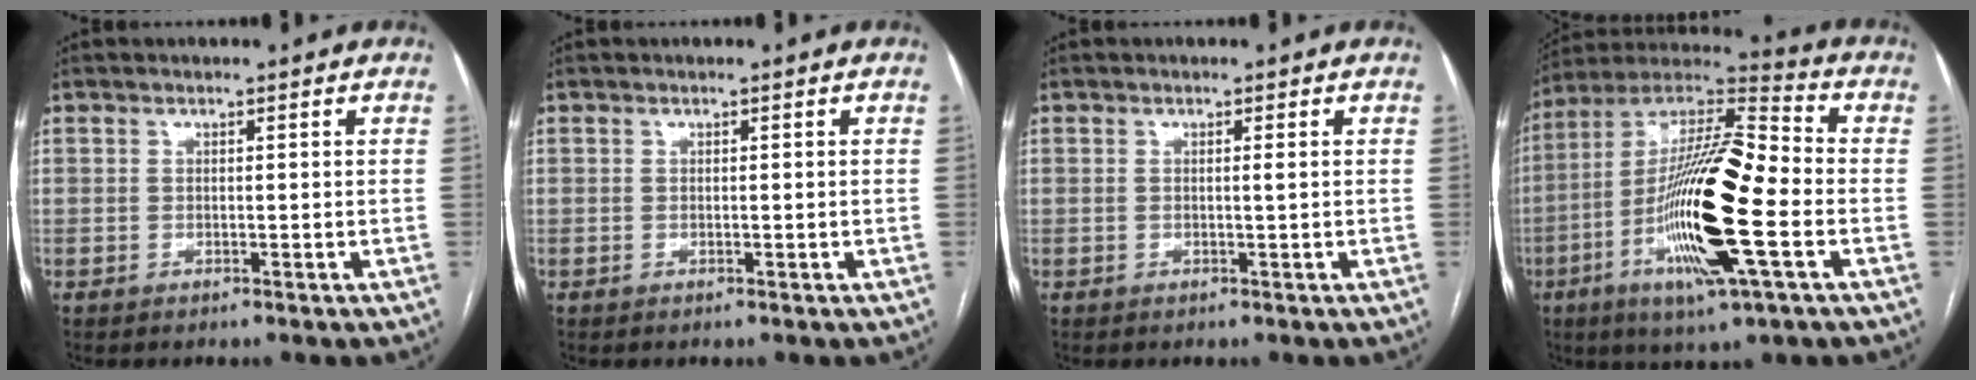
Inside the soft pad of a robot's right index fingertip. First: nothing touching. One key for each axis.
{"total": 0.0}
{"total": 0.7, "fx": 0.1, "fy": -0.2, "fz": 0.7, "tx": -0.012, "ty": 0.000, "tz": -0.001}
{"total": 21.7, "fx": -5.4, "fy": 2.6, "fz": 20.9, "tx": -0.408, "ty": -0.015, "tz": -0.098}